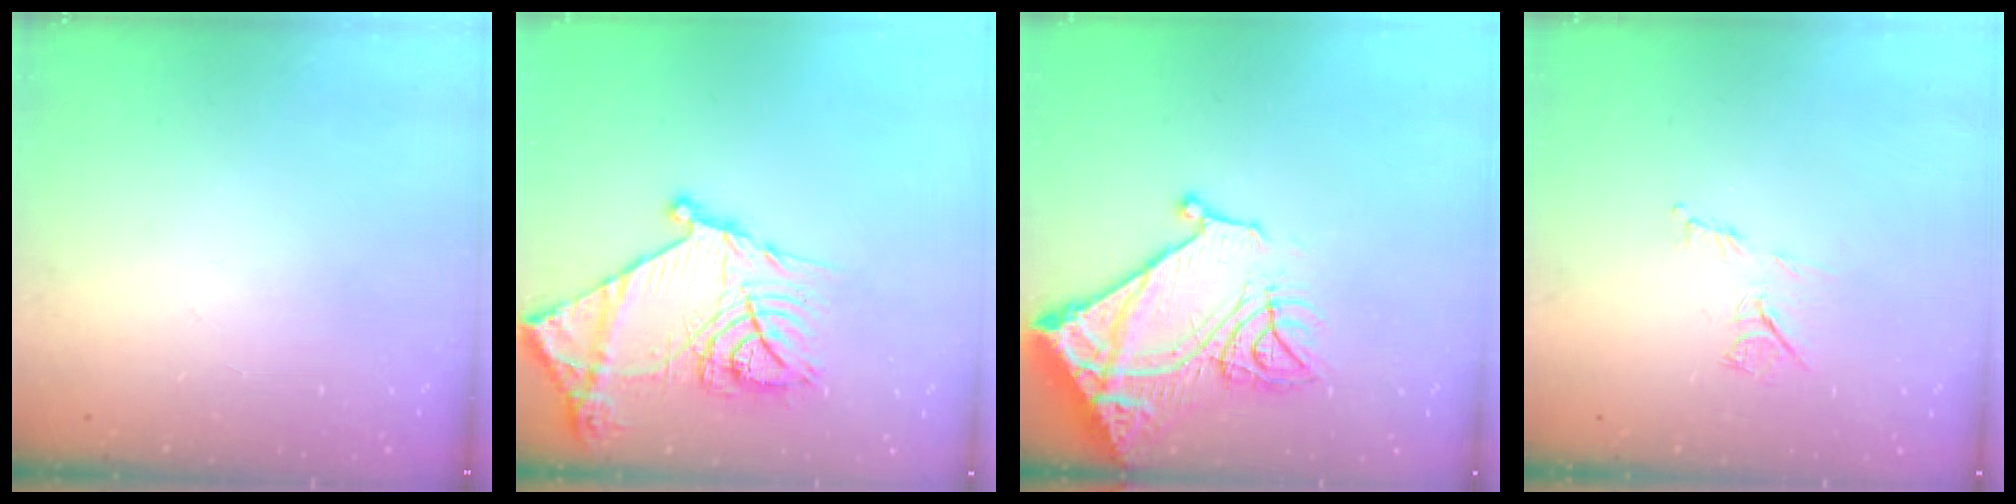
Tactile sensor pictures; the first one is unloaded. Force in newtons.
{"total": 22.3, "press": 22.2, "slide": 2.0}
{"total": 22.0, "press": 21.8, "slide": 2.5}
{"total": 6.6, "press": 6.5, "slide": 0.9}